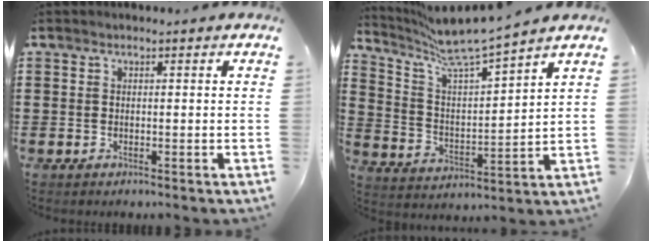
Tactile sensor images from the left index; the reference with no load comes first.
{"total": 8.3, "force": [7.2, 0.4, 3.9], "torque": [-0.107, -0.046, 0.122]}